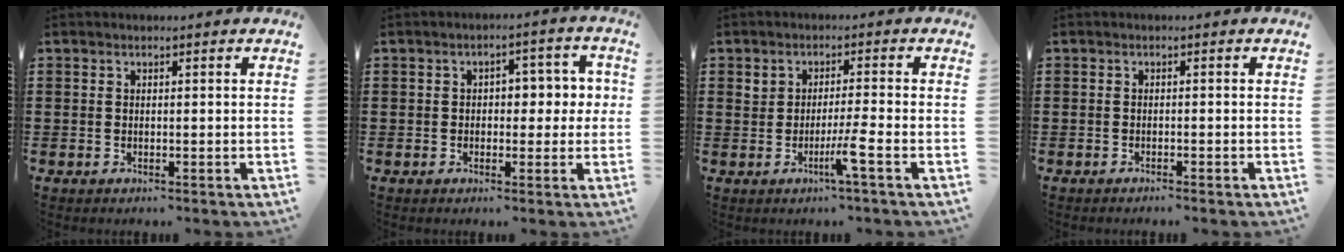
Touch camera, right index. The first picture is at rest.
{"total": 4.5, "force": [-0.1, 3.2, 3.1], "torque": [-0.044, 0.004, -0.014]}
{"total": 4.0, "force": [-1.6, -0.3, 3.7], "torque": [-0.064, -0.010, -0.030]}
{"total": 0.8, "force": [-0.7, 0.0, 0.2], "torque": [-0.005, -0.001, -0.015]}